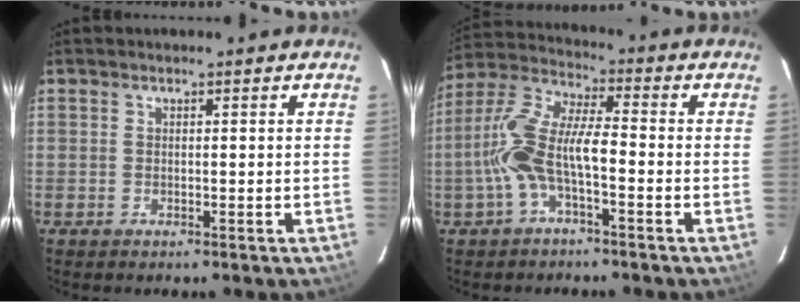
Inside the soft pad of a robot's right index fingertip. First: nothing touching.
{"total": 10.5, "force": [-3.3, 3.0, 9.5], "torque": [-0.211, 0.012, -0.065]}